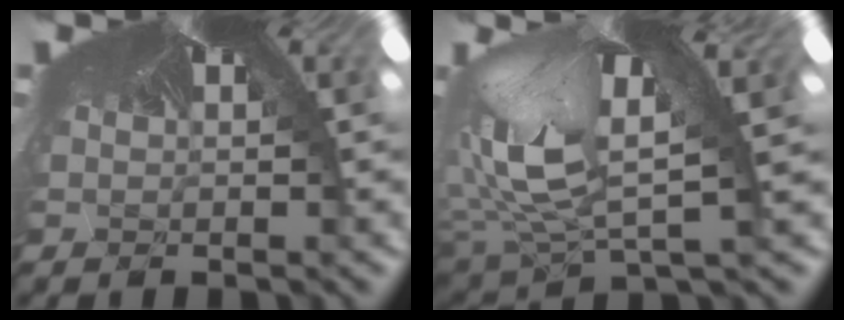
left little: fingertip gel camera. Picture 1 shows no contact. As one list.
[{"total": 4.0, "force": [-3.7, 1.3, 0.7], "torque": [-0.074, -0.079, -0.020]}]